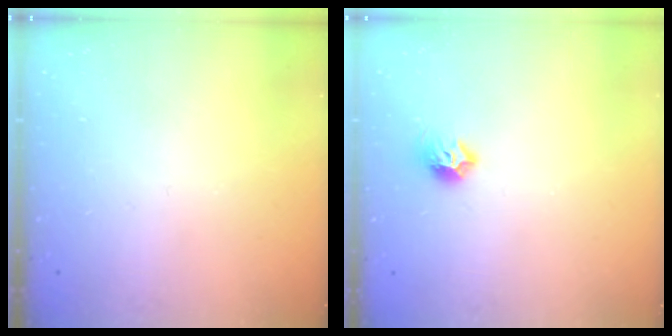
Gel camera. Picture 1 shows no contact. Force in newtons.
{"total": 7.0, "press": 6.9, "slide": 1.3}